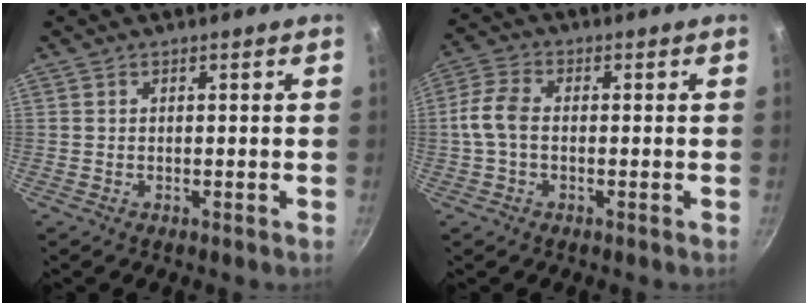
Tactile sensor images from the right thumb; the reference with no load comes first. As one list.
[{"total": 5.9, "force": [-0.5, 3.7, 4.6], "torque": [-0.101, 0.021, -0.020]}]